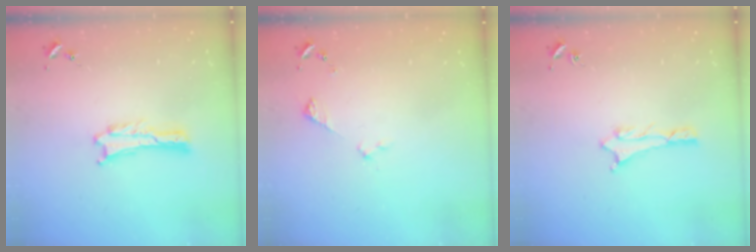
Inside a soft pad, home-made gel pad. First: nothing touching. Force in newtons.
{"total": 2.9, "press": 2.9, "slide": 0.3}
{"total": 0.9, "press": 0.8, "slide": 0.1}